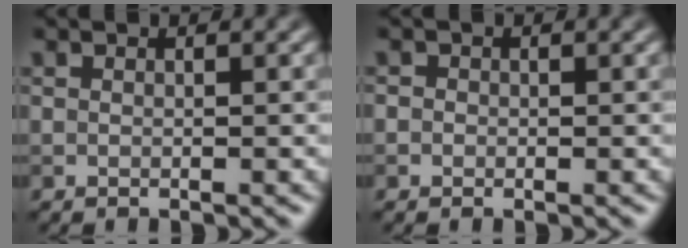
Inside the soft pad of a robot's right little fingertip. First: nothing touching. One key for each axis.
{"total": 0.6, "fx": 0.1, "fy": 0.6, "fz": 0.1, "tx": 0.001, "ty": -0.006, "tz": -0.002}